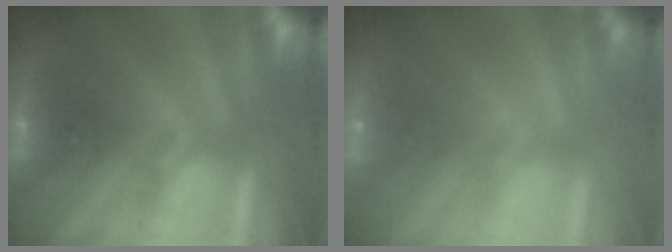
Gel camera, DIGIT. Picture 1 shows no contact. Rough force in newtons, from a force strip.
{"total": 1.8}